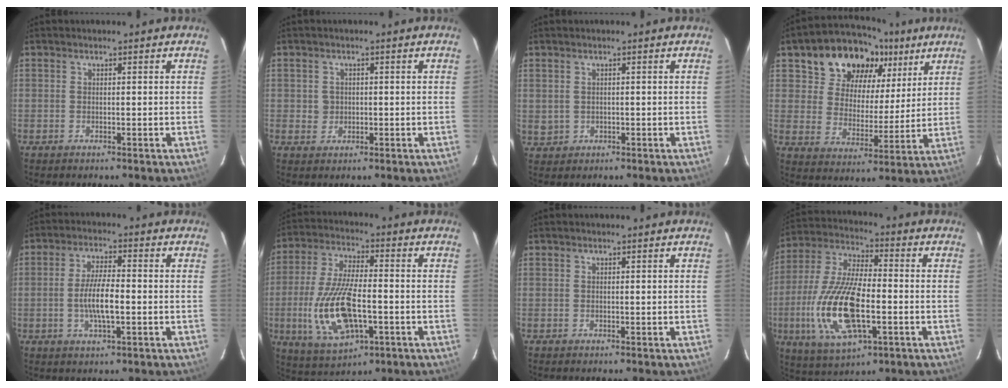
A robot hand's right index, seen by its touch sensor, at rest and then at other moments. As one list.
[{"total": 2.2, "force": [0.0, 2.2, 0.3], "torque": [-0.001, 0.005, 0.002]}, {"total": 2.1, "force": [0.4, 1.9, 0.7], "torque": [-0.017, 0.006, 0.018]}, {"total": 17.8, "force": [10.0, 12.2, 8.2], "torque": [-0.172, 0.054, 0.173]}, {"total": 7.0, "force": [-1.4, 1.8, 6.6], "torque": [-0.129, 0.001, -0.026]}, {"total": 16.0, "force": [-4.1, 6.6, 14.0], "torque": [-0.298, -0.012, -0.066]}, {"total": 0.0}, {"total": 18.8, "force": [-4.7, 7.6, 16.6], "torque": [-0.356, -0.012, -0.085]}]